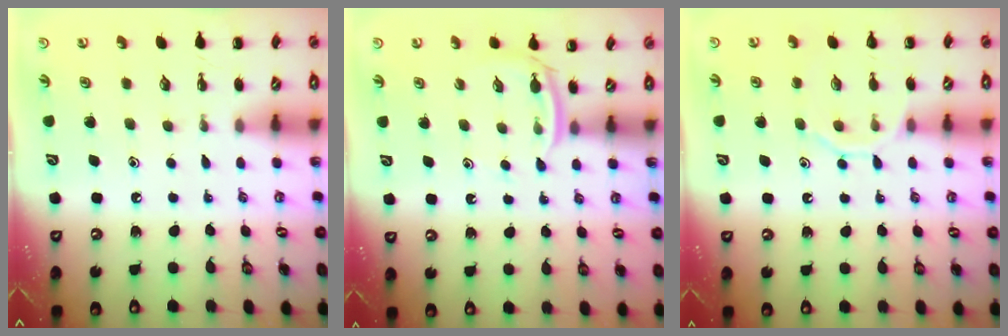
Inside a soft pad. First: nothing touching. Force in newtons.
{"total": 3.9, "press": 3.6, "slide": 1.2}
{"total": 9.3, "press": 9.2, "slide": 1.4}